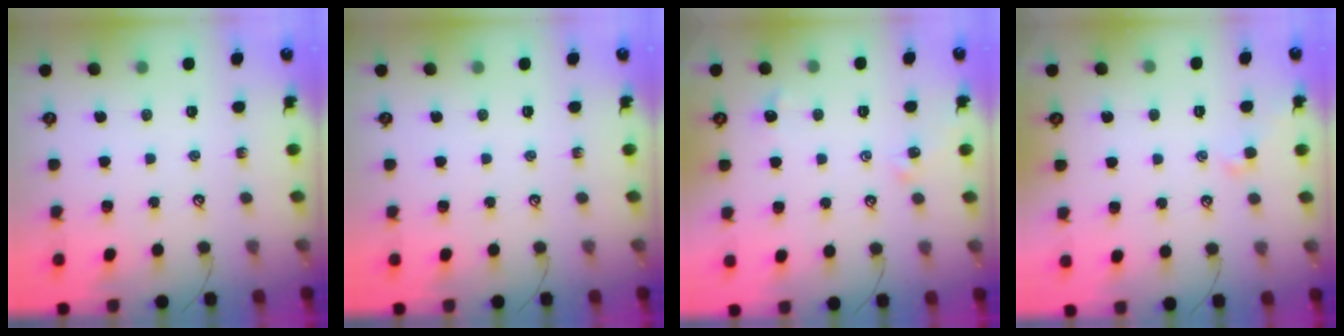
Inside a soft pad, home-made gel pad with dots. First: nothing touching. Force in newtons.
{"total": 0.0}
{"total": 2.0, "press": 1.9, "slide": 0.5}
{"total": 0.0}